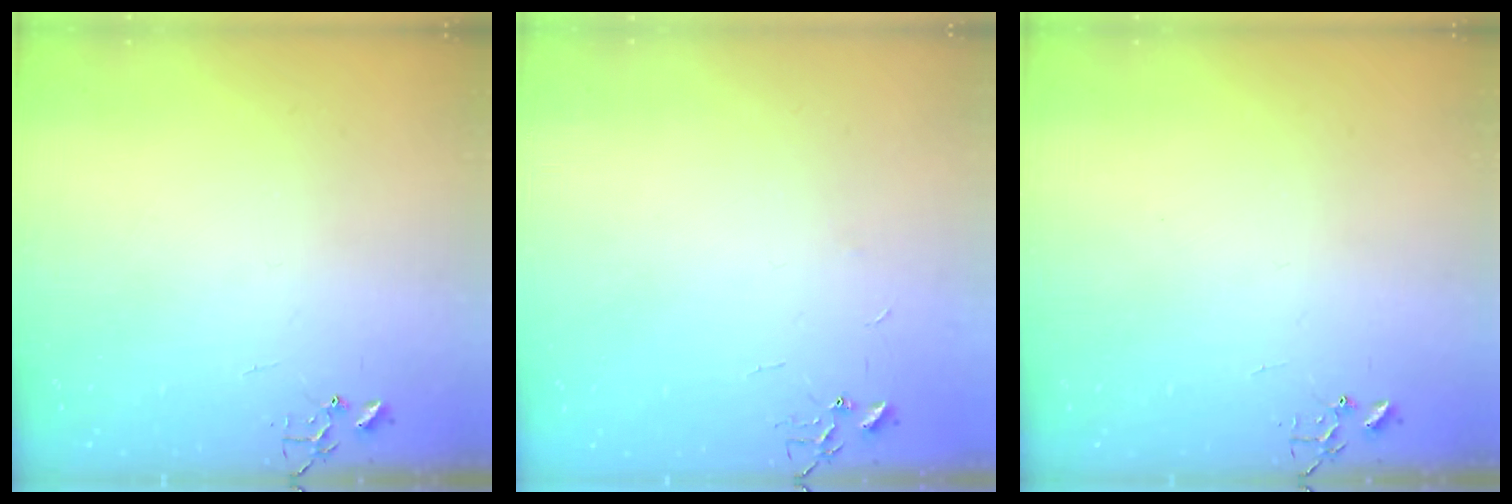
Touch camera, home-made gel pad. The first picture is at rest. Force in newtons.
{"total": 2.4, "press": 2.4, "slide": 0.3}
{"total": 0.0}